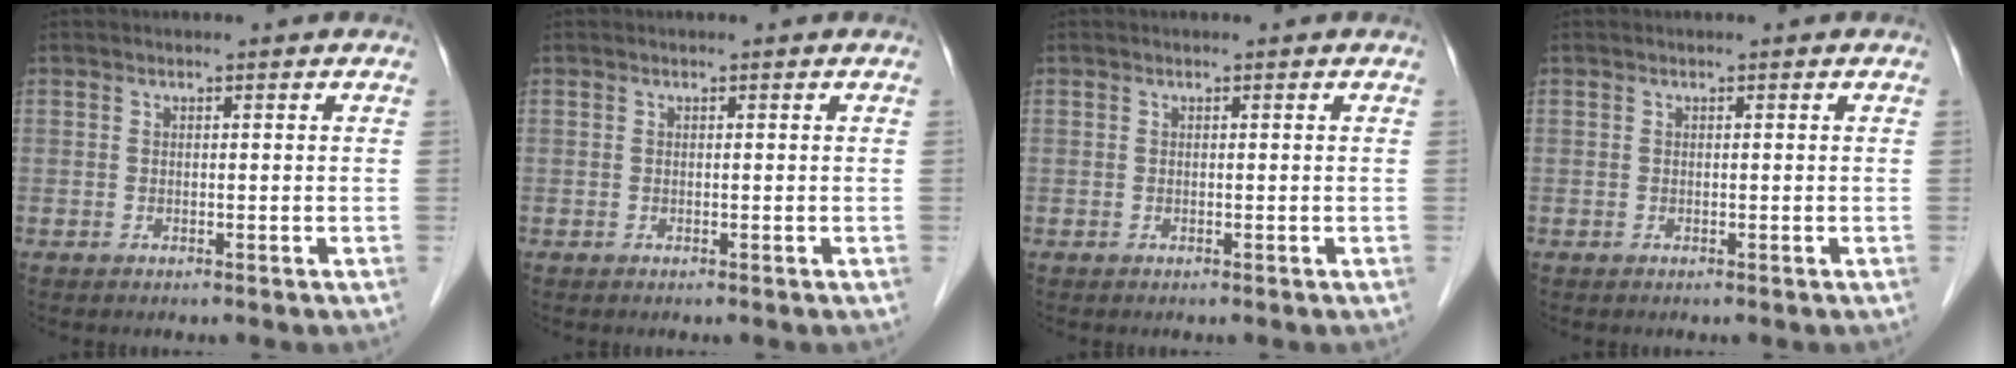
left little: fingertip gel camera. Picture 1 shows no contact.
{"total": 0.0}
{"total": 0.0}
{"total": 0.0}